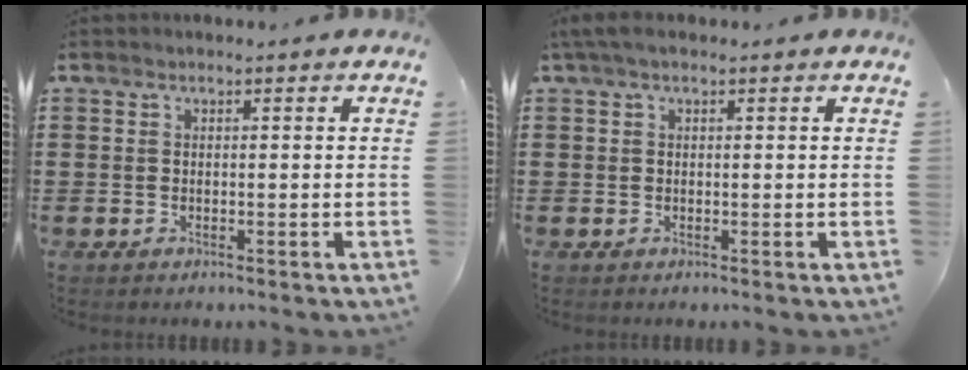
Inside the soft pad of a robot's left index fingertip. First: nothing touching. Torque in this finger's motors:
{"motor_torque": [0.10, -0.19, 0.22, 0.06]}